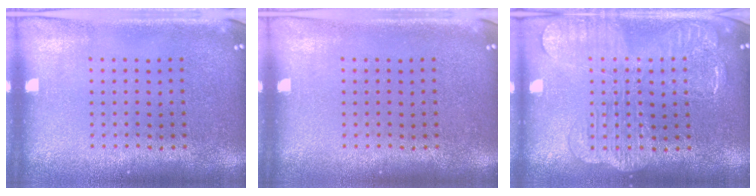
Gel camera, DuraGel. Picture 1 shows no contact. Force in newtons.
{"total": 0.0}
{"total": 2.4, "press": 2.3, "slide": 0.5}